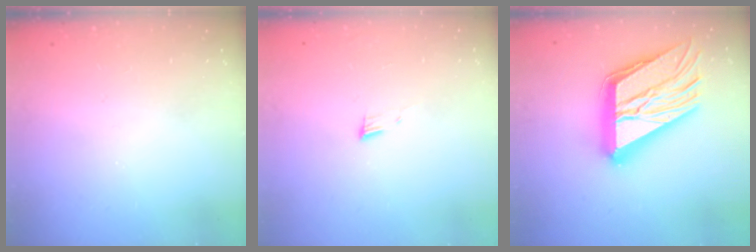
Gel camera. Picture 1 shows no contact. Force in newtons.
{"total": 4.9, "press": 4.9, "slide": 0.5}
{"total": 28.7, "press": 28.6, "slide": 3.0}